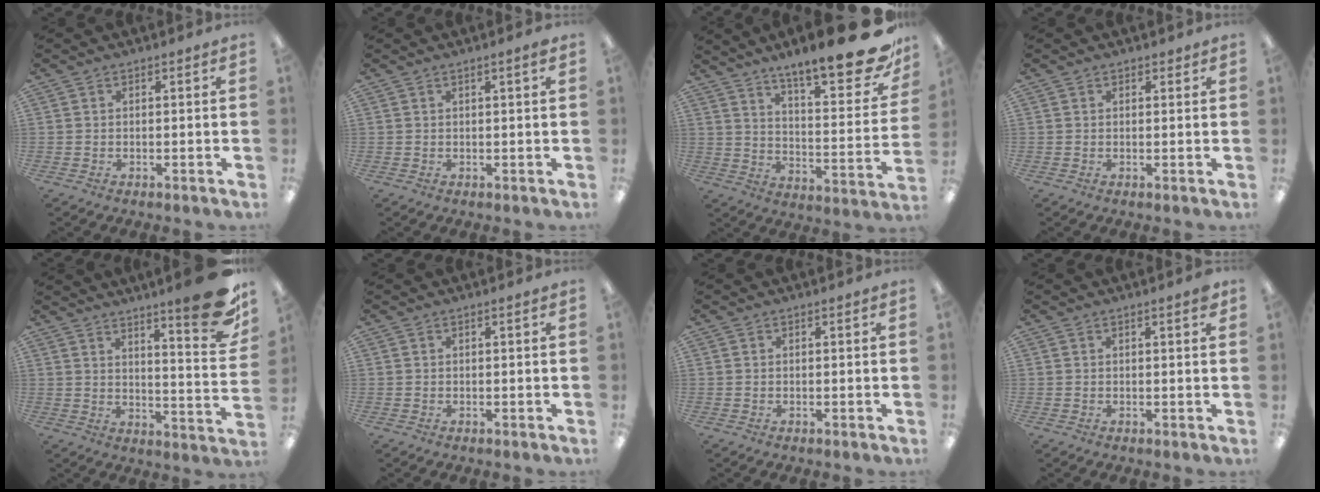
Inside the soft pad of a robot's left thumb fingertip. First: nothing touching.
{"total": 1.2, "force": [0.7, 0.1, 1.0], "torque": [-0.020, 0.001, 0.011]}
{"total": 18.1, "force": [14.0, 3.5, 11.0], "torque": [-0.166, -0.103, 0.229]}
{"total": 1.0, "force": [0.7, 0.7, 0.1], "torque": [-0.002, 0.003, 0.014]}
{"total": 15.1, "force": [10.3, 2.8, 10.7], "torque": [-0.144, -0.077, 0.167]}
{"total": 0.0}
{"total": 0.0}
{"total": 1.3, "force": [0.9, 0.2, 1.0], "torque": [-0.013, 0.000, 0.012]}